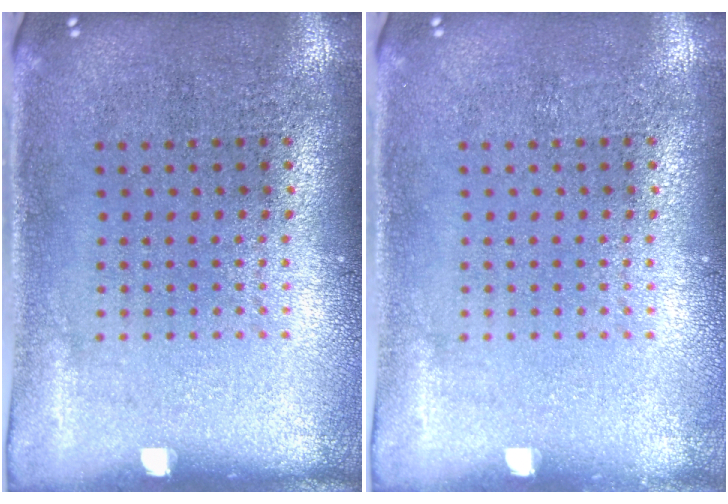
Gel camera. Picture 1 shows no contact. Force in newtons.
{"total": 0.0}